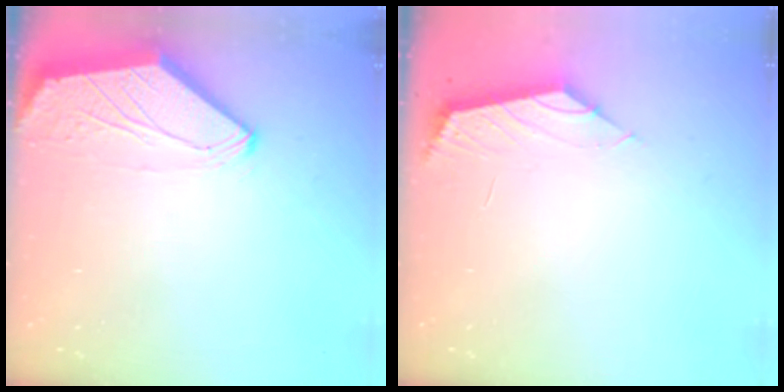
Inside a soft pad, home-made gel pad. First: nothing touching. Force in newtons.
{"total": 1.1, "press": 1.0, "slide": 0.4}